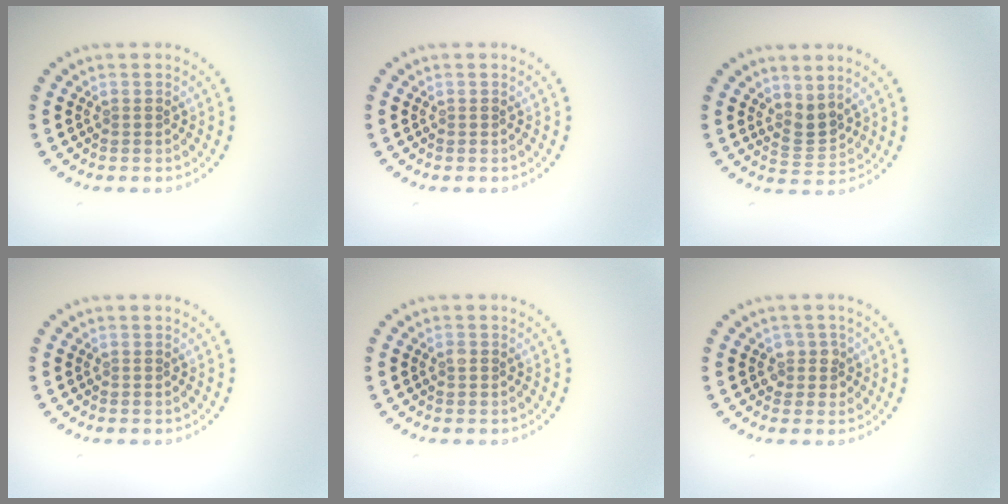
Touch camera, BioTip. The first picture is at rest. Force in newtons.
{"total": 0.0}
{"total": 2.2, "press": 1.6, "slide": 1.6}
{"total": 0.0}
{"total": 0.8, "press": 0.8, "slide": 0.0}
{"total": 1.6, "press": 1.4, "slide": 0.6}